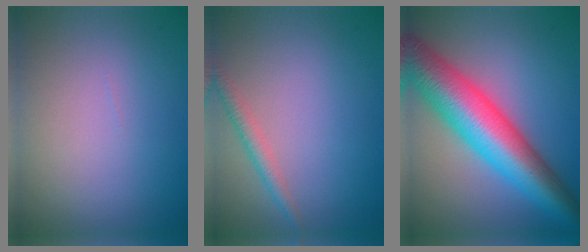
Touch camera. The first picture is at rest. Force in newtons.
{"total": 1.6, "press": 1.6, "slide": 0.1}
{"total": 10.6, "press": 10.6, "slide": 0.0}